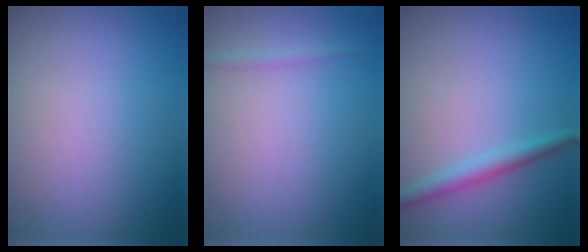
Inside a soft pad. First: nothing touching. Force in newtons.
{"total": 0.8, "press": 0.8, "slide": 0.0}
{"total": 2.1, "press": 2.1, "slide": 0.1}